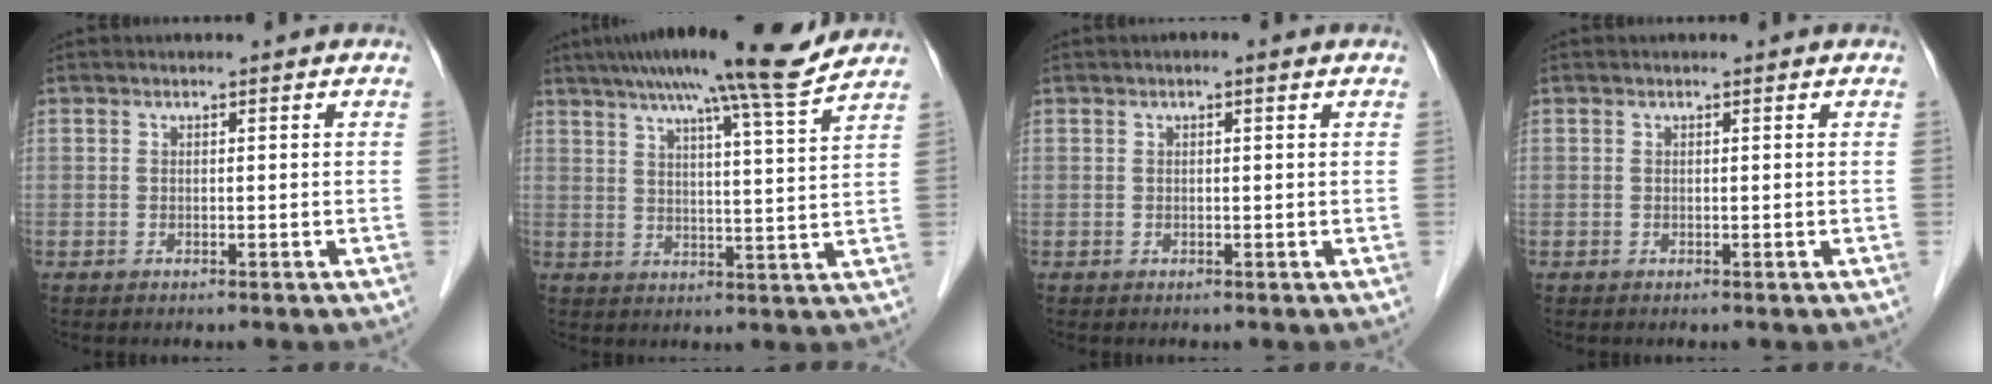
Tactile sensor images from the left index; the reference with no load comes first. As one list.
[{"total": 15.5, "force": [12.9, -0.6, 8.4], "torque": [-0.138, 0.009, 0.174]}, {"total": 1.1, "force": [0.6, 0.2, 0.9], "torque": [-0.020, 0.007, 0.006]}, {"total": 0.0}]